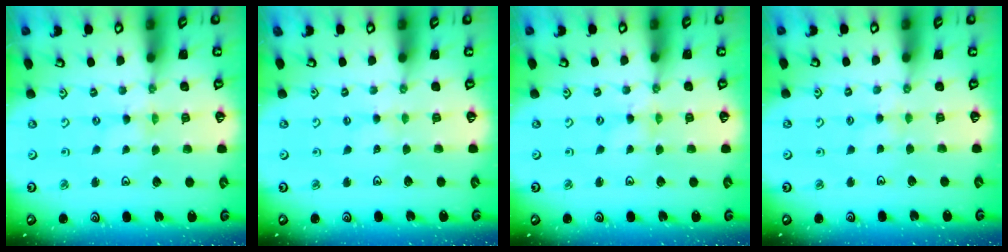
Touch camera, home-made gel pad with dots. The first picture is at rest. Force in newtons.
{"total": 1.4, "press": 1.4, "slide": 0.2}
{"total": 1.6, "press": 1.6, "slide": 0.2}
{"total": 2.8, "press": 2.8, "slide": 0.4}